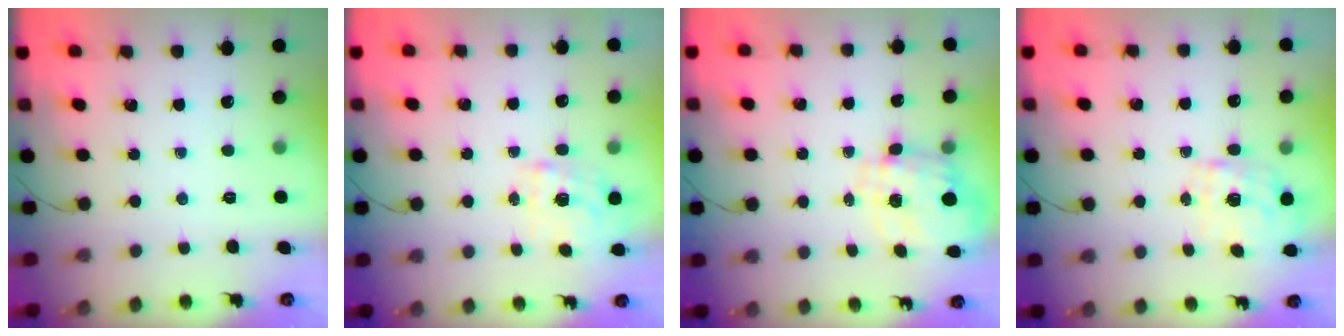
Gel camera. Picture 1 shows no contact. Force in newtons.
{"total": 10.3, "press": 10.3, "slide": 0.3}
{"total": 3.7, "press": 3.4, "slide": 1.4}
{"total": 2.2, "press": 2.2, "slide": 0.4}